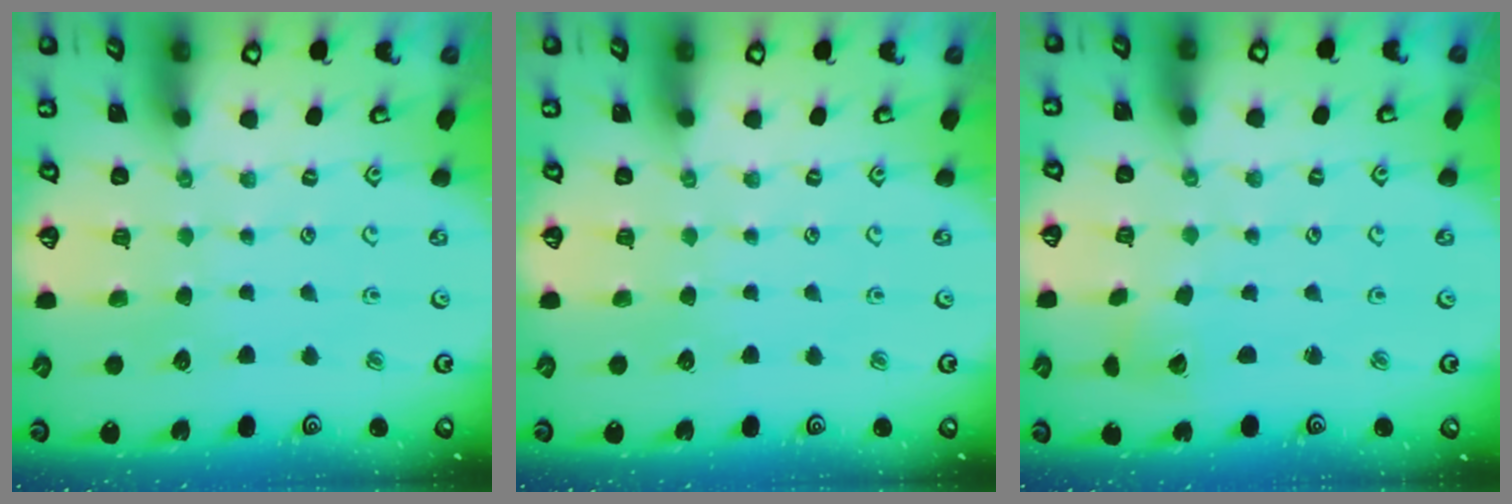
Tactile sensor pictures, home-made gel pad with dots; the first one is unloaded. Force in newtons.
{"total": 0.0}
{"total": 2.6, "press": 2.6, "slide": 0.3}